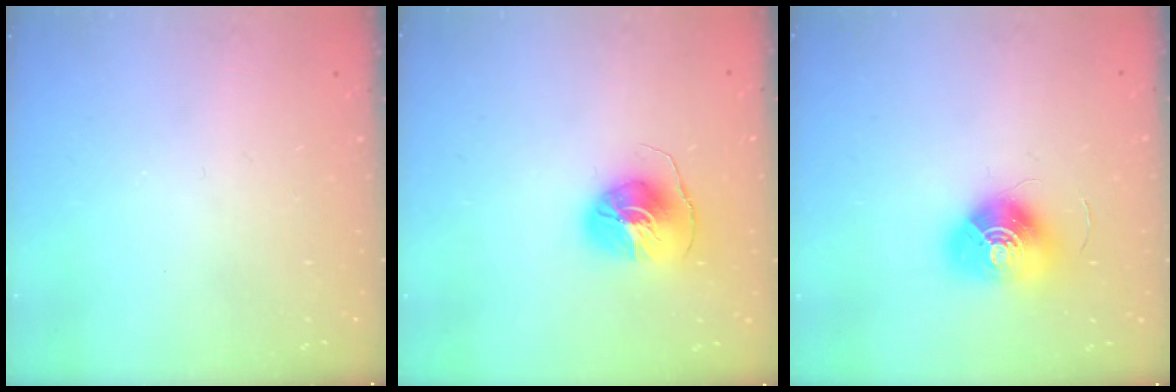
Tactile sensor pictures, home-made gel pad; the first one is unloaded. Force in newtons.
{"total": 8.4, "press": 8.4, "slide": 0.2}
{"total": 13.1, "press": 13.1, "slide": 0.5}